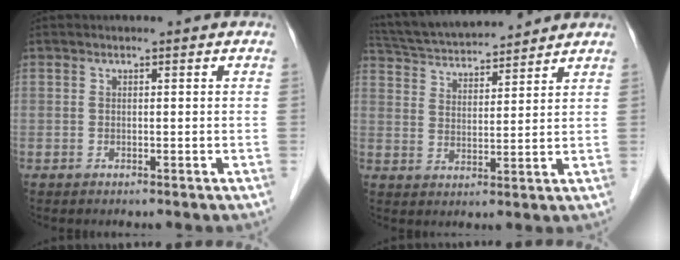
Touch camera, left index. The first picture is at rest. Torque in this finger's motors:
{"motor_torque": [-0.12, -0.49, 0.12, 0.04]}